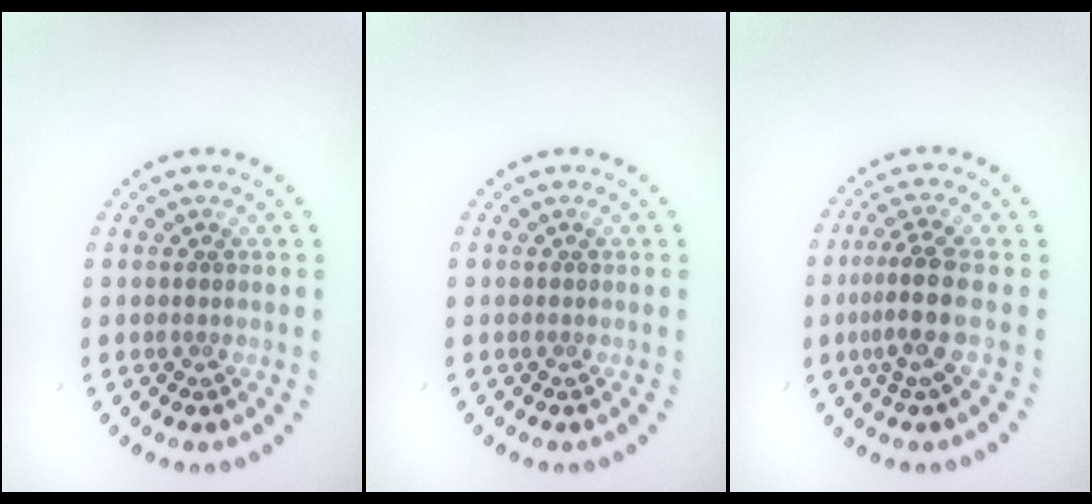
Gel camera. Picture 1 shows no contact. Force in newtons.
{"total": 0.0}
{"total": 3.3, "press": 2.5, "slide": 2.2}